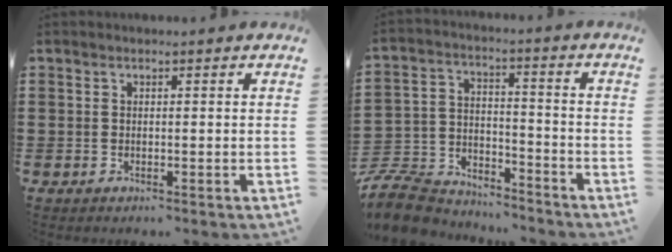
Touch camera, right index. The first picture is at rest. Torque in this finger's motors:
{"motor_torque": [-0.86, 0.96, -1.05, -0.21]}